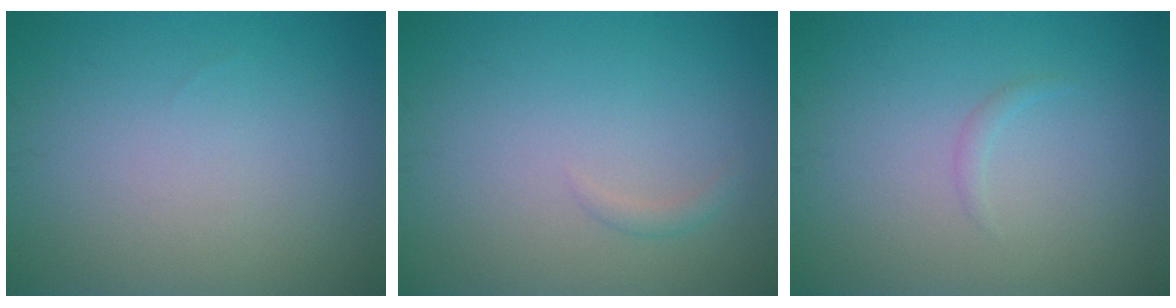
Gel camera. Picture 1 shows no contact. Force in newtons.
{"total": 0.7, "press": 0.7, "slide": 0.1}
{"total": 0.6, "press": 0.6, "slide": 0.0}